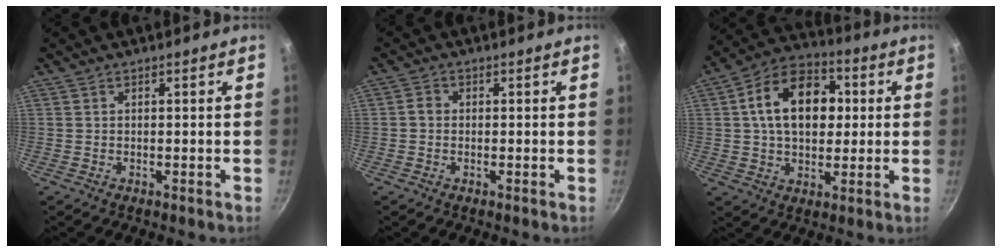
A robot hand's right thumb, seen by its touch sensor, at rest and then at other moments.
{"total": 1.6, "force": [-0.3, 1.4, 0.8], "torque": [-0.013, 0.010, -0.008]}
{"total": 16.2, "force": [2.6, 11.1, 11.5], "torque": [-0.151, 0.021, 0.025]}